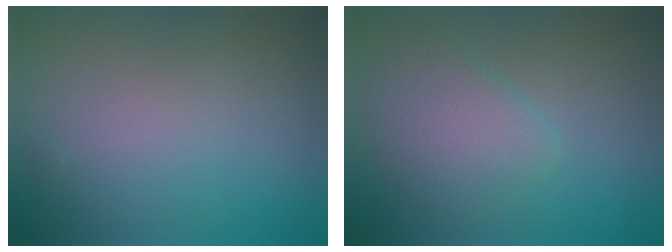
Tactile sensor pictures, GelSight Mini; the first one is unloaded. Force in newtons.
{"total": 3.3, "press": 3.3, "slide": 0.2}